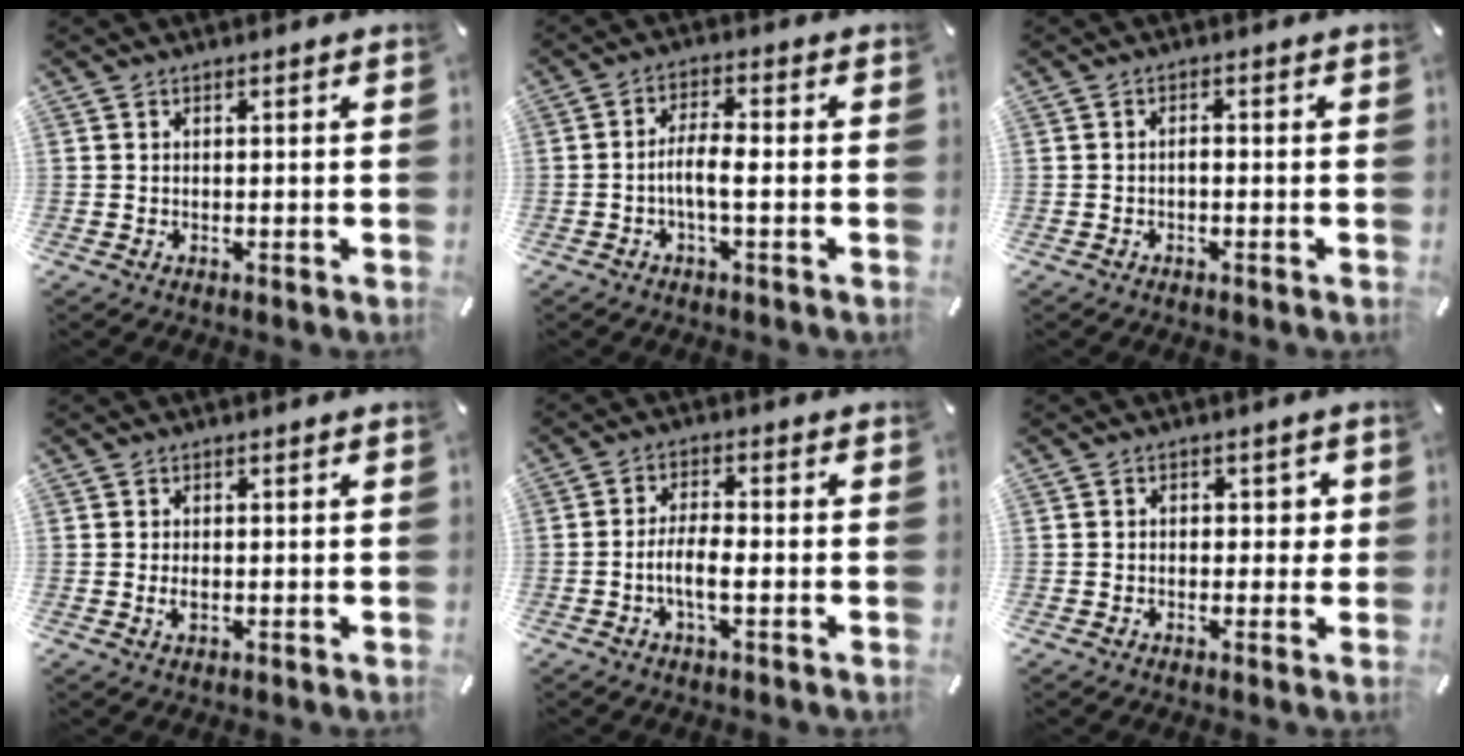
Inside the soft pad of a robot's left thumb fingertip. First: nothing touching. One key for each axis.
{"total": 6.0, "fx": -1.6, "fy": 1.8, "fz": 5.4, "tx": -0.102, "ty": 0.006, "tz": -0.030}
{"total": 1.2, "fx": -0.7, "fy": 0.4, "fz": 0.9, "tx": -0.020, "ty": 0.003, "tz": -0.015}
{"total": 1.4, "fx": -0.1, "fy": 0.8, "fz": 1.2, "tx": -0.023, "ty": 0.000, "tz": -0.003}
{"total": 6.1, "fx": -1.8, "fy": 2.1, "fz": 5.4, "tx": -0.105, "ty": 0.002, "tz": -0.032}
{"total": 3.0, "fx": -0.2, "fy": 2.4, "fz": 1.8, "tx": -0.012, "ty": 0.001, "tz": -0.013}